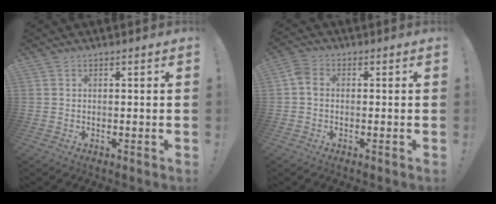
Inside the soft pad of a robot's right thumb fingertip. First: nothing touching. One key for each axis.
{"total": 3.5, "fx": -0.2, "fy": 2.5, "fz": 2.5, "tx": -0.050, "ty": 0.009, "tz": -0.002}